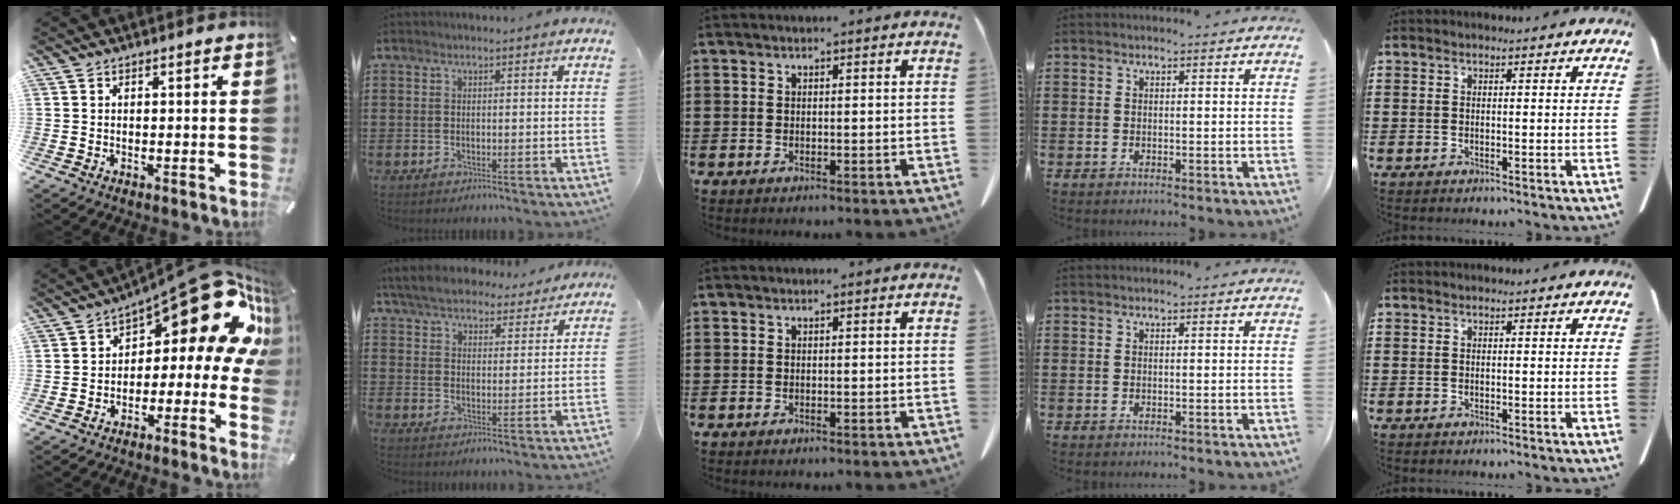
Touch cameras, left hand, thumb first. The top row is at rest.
{"thumb": {"total": 17.8, "force": [8.0, 7.7, 13.8], "torque": [-0.179, -0.059, 0.131]}, "index": {"total": 6.3, "force": [6.0, 1.1, 1.5], "torque": [-0.056, -0.023, 0.108]}}